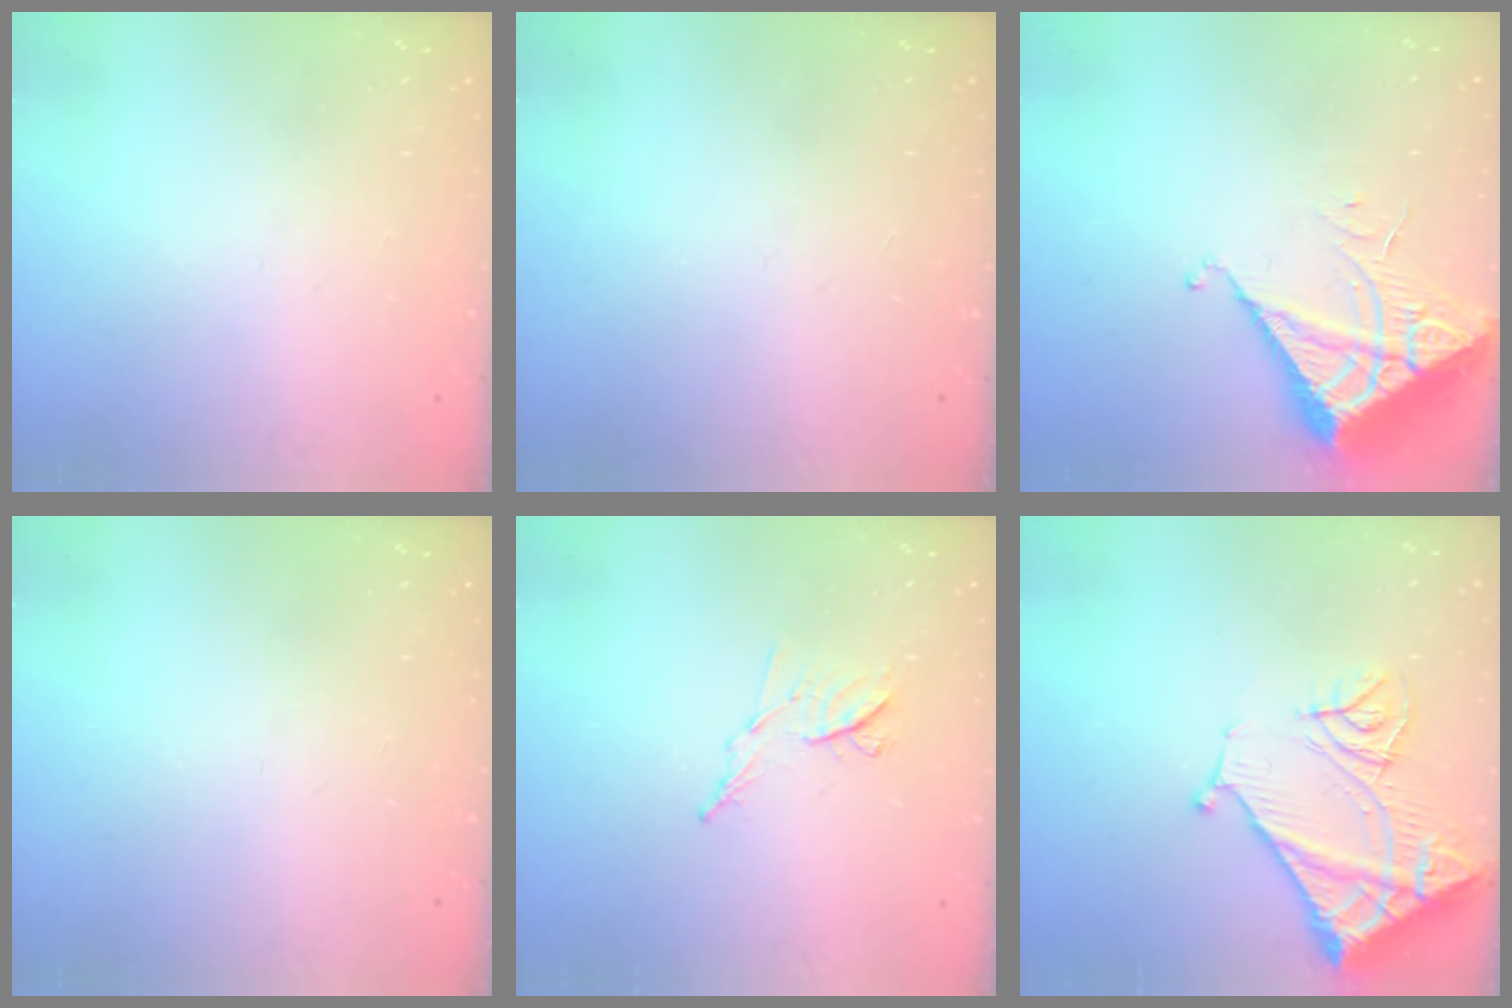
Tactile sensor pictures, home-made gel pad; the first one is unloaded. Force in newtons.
{"total": 0.0}
{"total": 7.0, "press": 7.0, "slide": 0.3}
{"total": 0.0}
{"total": 7.6, "press": 7.5, "slide": 1.1}
{"total": 14.3, "press": 14.2, "slide": 1.8}